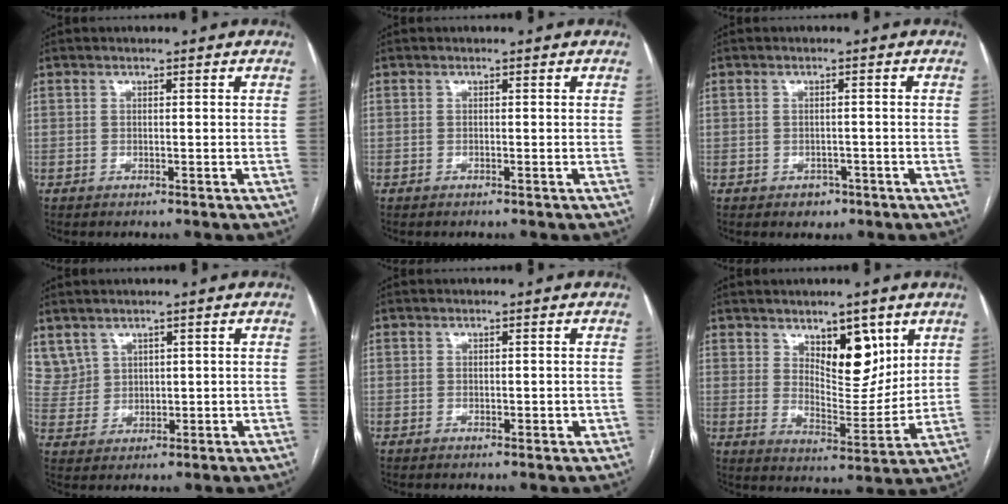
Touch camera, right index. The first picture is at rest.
{"total": 0.0}
{"total": 2.2, "force": [-1.2, 1.7, 0.7], "torque": [-0.004, 0.005, -0.011]}
{"total": 6.1, "force": [4.0, 4.6, 0.6], "torque": [-0.020, 0.017, 0.095]}
{"total": 1.5, "force": [-0.1, 1.0, 1.1], "torque": [-0.012, 0.003, 0.002]}
{"total": 9.5, "force": [5.0, 4.0, 7.0], "torque": [-0.106, -0.009, 0.089]}